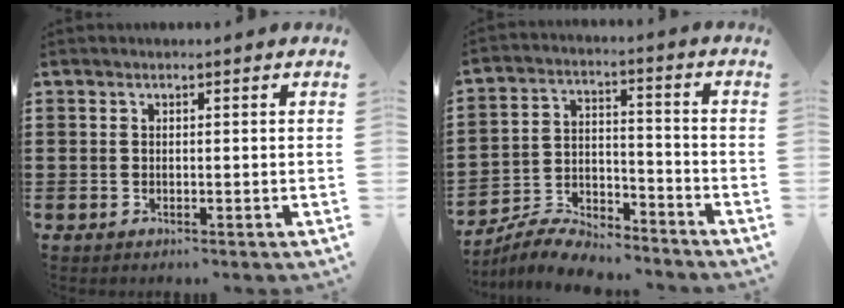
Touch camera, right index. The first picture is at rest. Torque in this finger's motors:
{"motor_torque": [0.28, -0.62, 0.06, -0.02]}